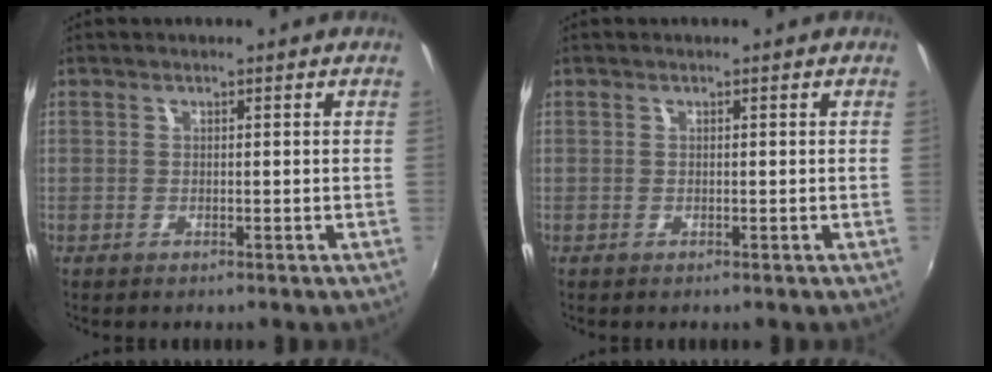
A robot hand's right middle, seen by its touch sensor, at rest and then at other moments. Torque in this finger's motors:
{"motor_torque": [0.10, -0.01, 0.10, 0.00]}